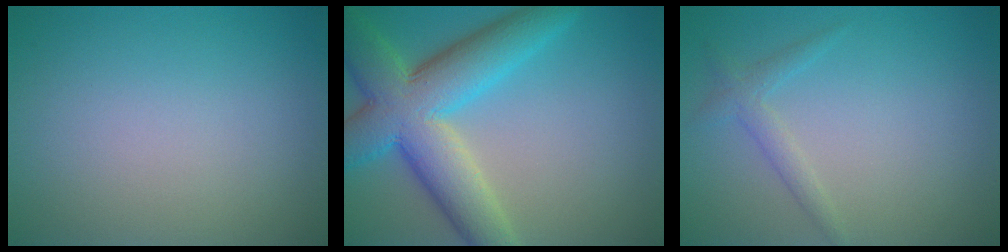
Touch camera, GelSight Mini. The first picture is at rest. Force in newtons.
{"total": 10.0, "press": 10.0, "slide": 0.6}
{"total": 1.6, "press": 1.6, "slide": 0.1}